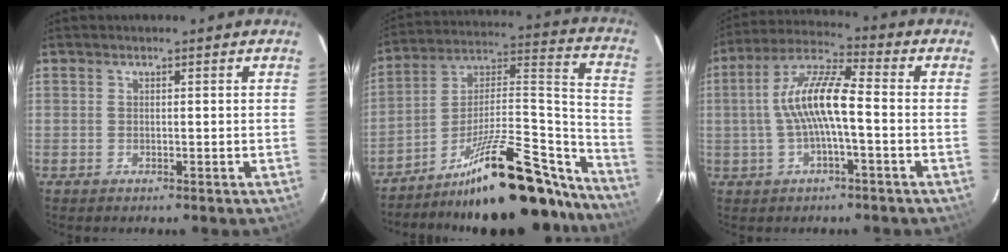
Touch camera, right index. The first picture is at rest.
{"total": 27.7, "force": [-22.1, 6.9, 15.1], "torque": [-0.179, 0.032, -0.329]}
{"total": 10.5, "force": [-1.1, 2.0, 10.2], "torque": [-0.205, 0.016, -0.023]}